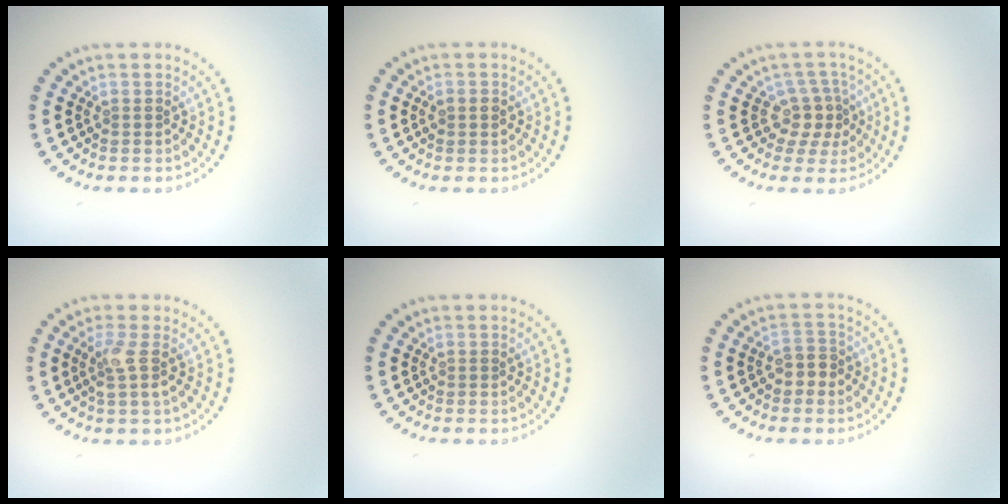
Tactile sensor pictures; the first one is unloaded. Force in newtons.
{"total": 1.3, "press": 1.3, "slide": 0.1}
{"total": 2.9, "press": 2.2, "slide": 1.9}
{"total": 1.8, "press": 1.5, "slide": 1.1}
{"total": 0.0}
{"total": 2.0, "press": 1.8, "slide": 0.8}